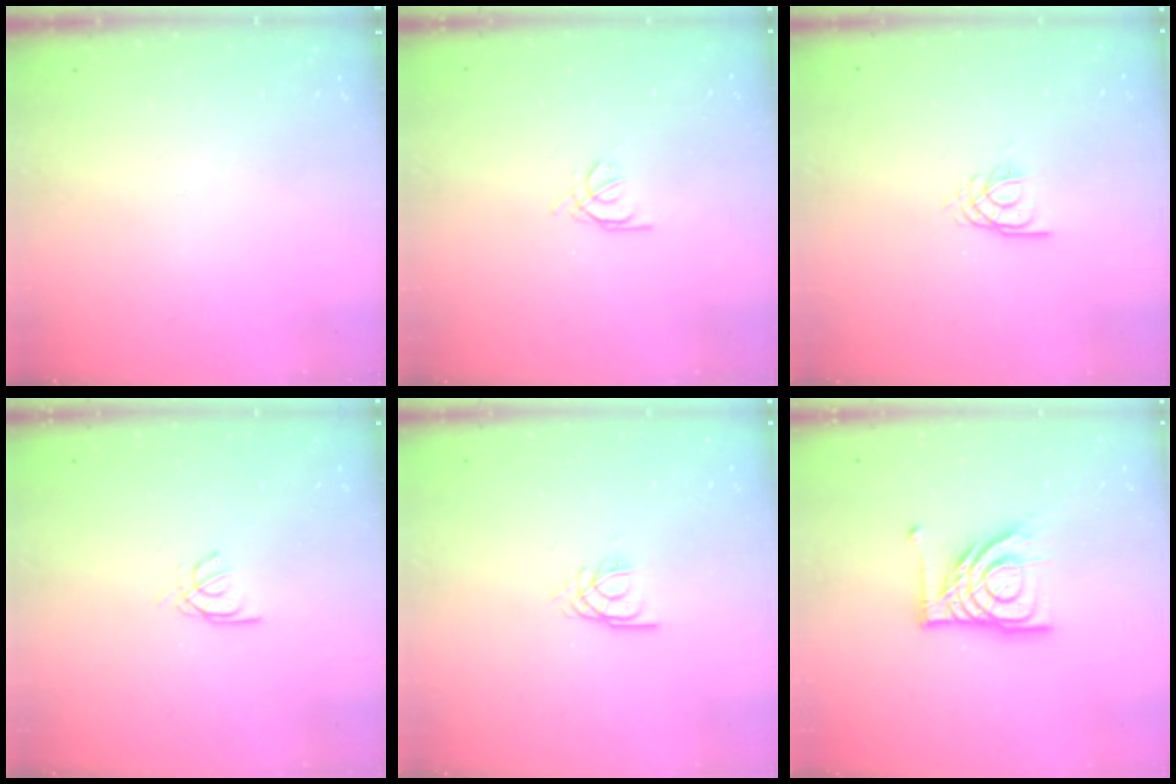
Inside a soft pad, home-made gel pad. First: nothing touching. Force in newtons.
{"total": 1.4, "press": 1.3, "slide": 0.3}
{"total": 2.1, "press": 2.1, "slide": 0.3}
{"total": 2.6, "press": 2.6, "slide": 0.4}
{"total": 2.1, "press": 2.1, "slide": 0.3}
{"total": 14.7, "press": 14.6, "slide": 1.7}